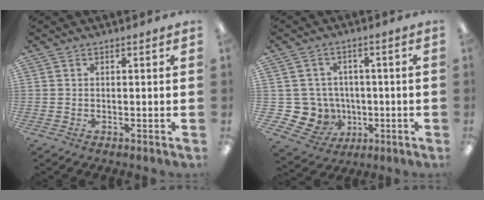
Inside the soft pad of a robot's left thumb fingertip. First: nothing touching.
{"total": 8.9, "force": [-0.7, 8.8, 1.4], "torque": [-0.067, 0.002, 0.000]}